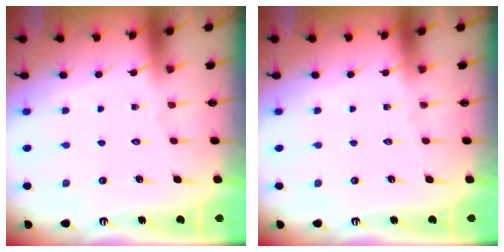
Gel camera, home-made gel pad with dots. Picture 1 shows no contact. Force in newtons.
{"total": 0.0}